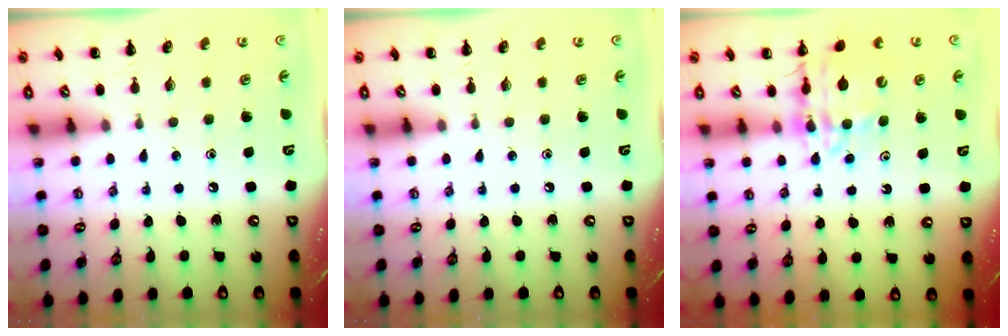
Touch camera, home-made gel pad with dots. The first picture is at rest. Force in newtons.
{"total": 0.0}
{"total": 12.8, "press": 12.5, "slide": 3.0}